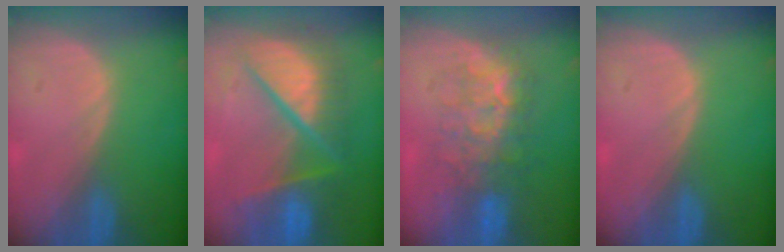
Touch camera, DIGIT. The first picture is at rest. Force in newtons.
{"total": 11.0, "press": 10.9, "slide": 1.1}
{"total": 7.8, "press": 7.7, "slide": 1.5}
{"total": 0.0}